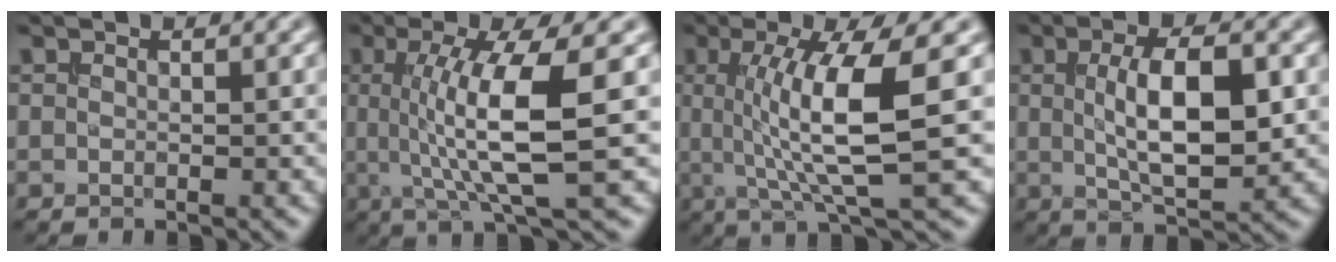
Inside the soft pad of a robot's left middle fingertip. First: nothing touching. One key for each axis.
{"total": 7.8, "fx": 0.6, "fy": 1.5, "fz": 7.6, "tx": -0.124, "ty": -0.003, "tz": 0.011}
{"total": 8.0, "fx": 0.8, "fy": 1.6, "fz": 7.8, "tx": -0.123, "ty": -0.004, "tz": 0.015}
{"total": 7.1, "fx": 0.5, "fy": 2.4, "fz": 6.7, "tx": -0.119, "ty": -0.001, "tz": 0.010}